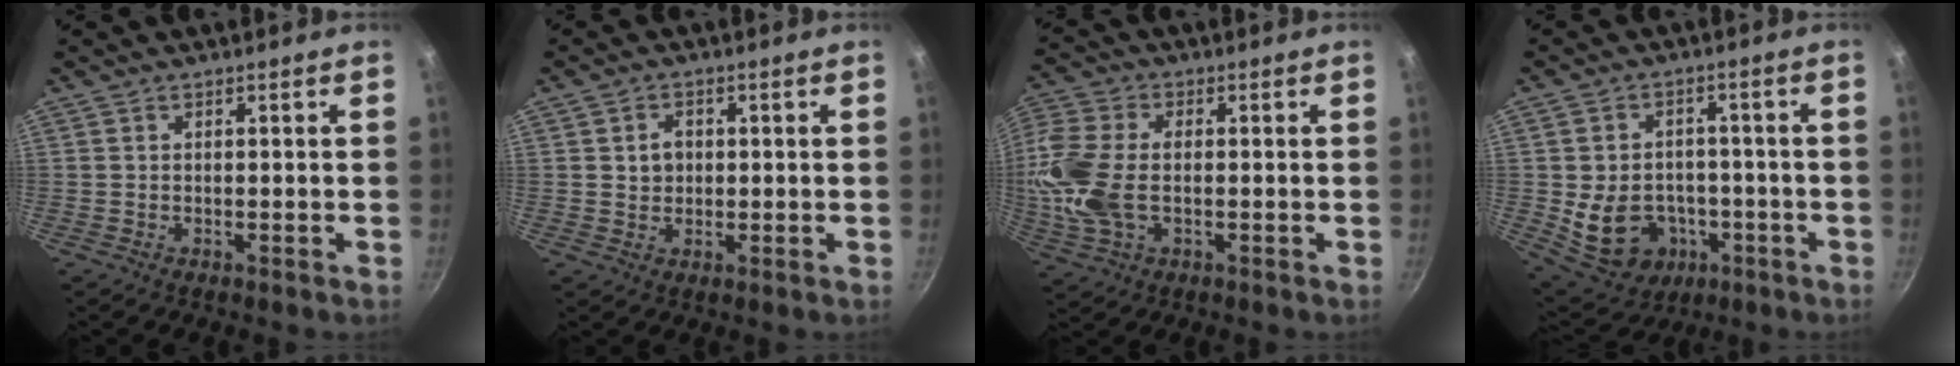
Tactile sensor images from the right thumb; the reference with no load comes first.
{"total": 3.4, "force": [0.4, 2.8, 1.8], "torque": [-0.014, 0.005, 0.005]}
{"total": 14.5, "force": [-0.9, 8.9, 11.5], "torque": [-0.248, 0.014, -0.028]}
{"total": 13.5, "force": [-3.4, 10.8, 7.5], "torque": [-0.108, 0.021, -0.031]}